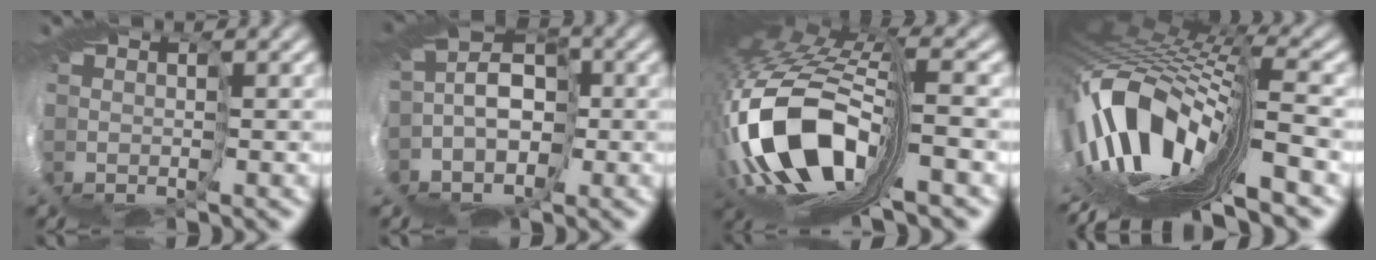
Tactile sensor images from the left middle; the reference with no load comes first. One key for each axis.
{"total": 4.6, "fx": -1.9, "fy": 3.5, "fz": 2.4, "tx": -0.056, "ty": 0.027, "tz": -0.058}
{"total": 11.1, "fx": -5.3, "fy": 3.4, "fz": 9.2, "tx": -0.239, "ty": -0.002, "tz": -0.088}
{"total": 11.6, "fx": -4.6, "fy": 2.4, "fz": 10.4, "tx": -0.253, "ty": -0.006, "tz": -0.072}